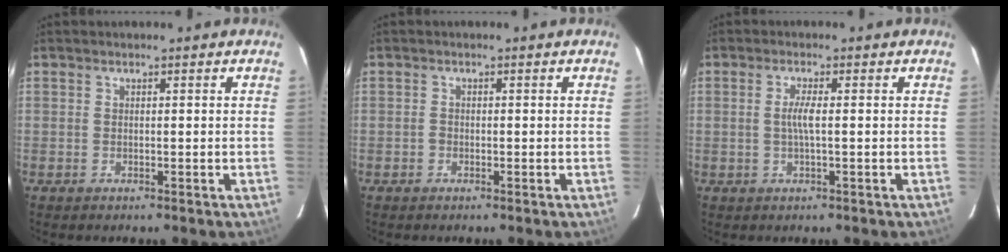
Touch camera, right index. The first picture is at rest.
{"total": 0.7, "force": [-0.5, 0.6, 0.1], "torque": [0.000, 0.002, -0.009]}
{"total": 2.6, "force": [-0.1, 0.0, 2.6], "torque": [-0.053, 0.000, -0.003]}